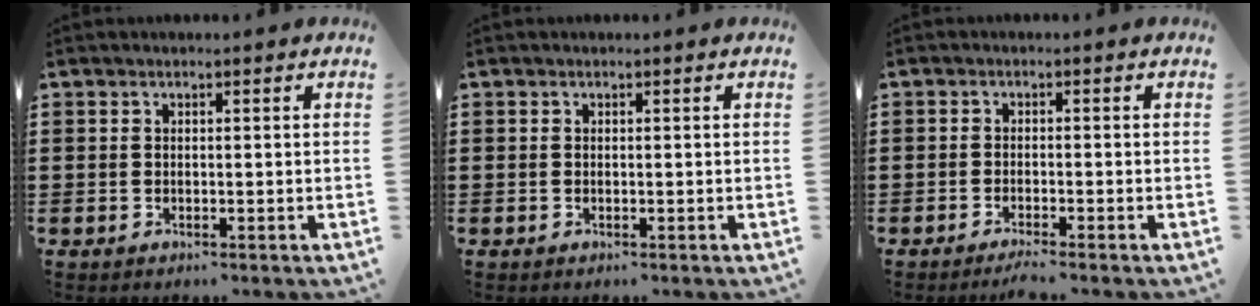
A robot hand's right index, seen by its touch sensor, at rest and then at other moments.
{"total": 0.0}
{"total": 1.6, "force": [-1.4, -0.2, 0.7], "torque": [-0.012, -0.002, -0.025]}